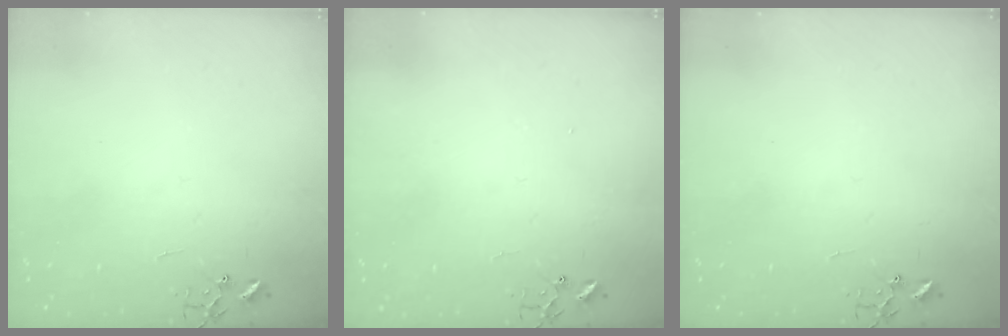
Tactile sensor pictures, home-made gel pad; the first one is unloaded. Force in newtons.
{"total": 1.1, "press": 1.1, "slide": 0.1}
{"total": 0.0}